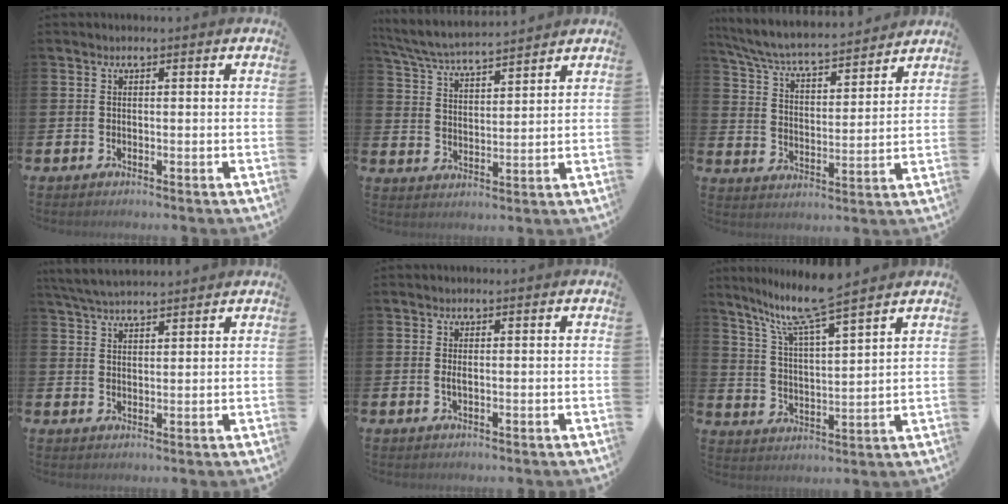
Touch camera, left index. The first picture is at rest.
{"total": 5.7, "force": [5.6, 0.4, 1.1], "torque": [-0.045, -0.034, 0.097]}
{"total": 6.7, "force": [6.4, 0.8, 1.9], "torque": [-0.068, -0.050, 0.107]}
{"total": 4.7, "force": [4.5, 0.6, 1.2], "torque": [-0.031, -0.017, 0.082]}
{"total": 0.8, "force": [0.0, 0.2, 0.8], "torque": [-0.013, 0.000, -0.002]}
{"total": 9.6, "force": [8.6, 0.3, 4.3], "torque": [-0.106, -0.046, 0.150]}